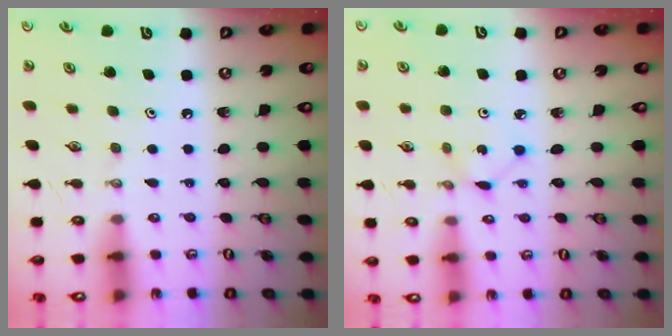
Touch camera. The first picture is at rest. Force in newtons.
{"total": 1.0, "press": 1.0, "slide": 0.1}